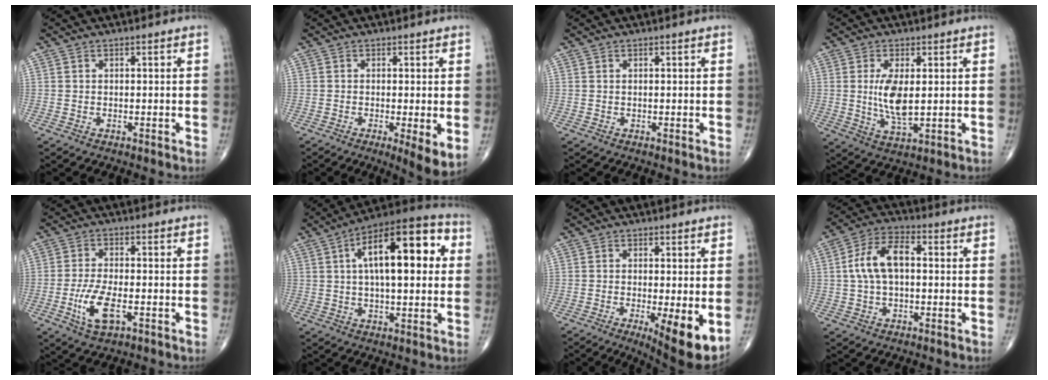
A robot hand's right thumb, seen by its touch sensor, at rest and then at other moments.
{"total": 5.6, "force": [-1.1, 1.2, 5.3], "torque": [-0.089, -0.019, -0.020]}
{"total": 0.0}
{"total": 7.5, "force": [0.6, 2.9, 6.9], "torque": [-0.134, -0.018, 0.017]}
{"total": 7.5, "force": [-2.6, 3.1, 6.3], "torque": [-0.130, 0.005, -0.046]}
{"total": 19.6, "force": [4.2, 8.0, 17.5], "torque": [-0.242, 0.023, 0.051]}
{"total": 10.0, "force": [-2.6, 2.5, 9.4], "torque": [-0.136, -0.025, -0.036]}
{"total": 9.3, "force": [0.6, 5.0, 7.7], "torque": [-0.153, 0.027, 0.004]}